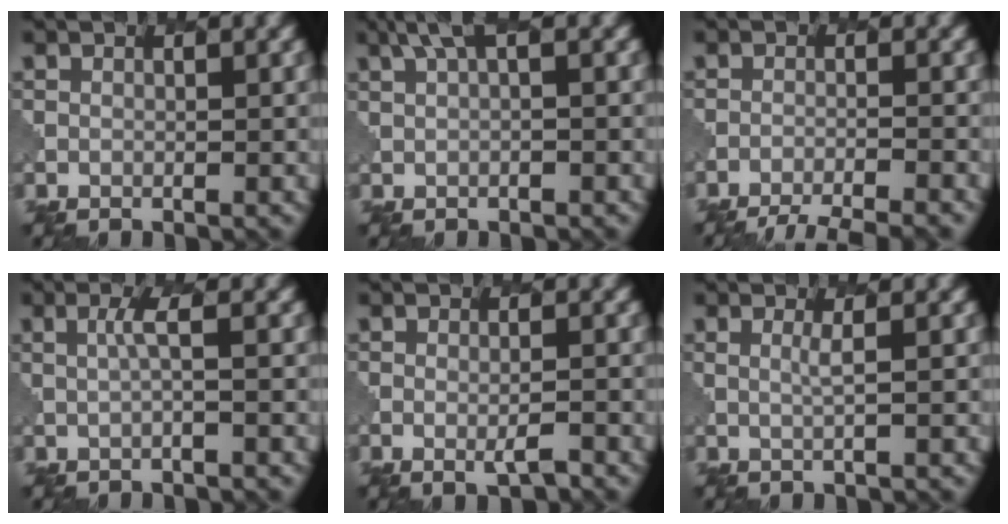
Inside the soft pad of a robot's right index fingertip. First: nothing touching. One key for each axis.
{"total": 2.3, "fx": 1.1, "fy": 0.5, "fz": 2.0, "tx": -0.031, "ty": 0.002, "tz": 0.021}
{"total": 5.7, "fx": -5.2, "fy": 0.9, "fz": 2.0, "tx": -0.032, "ty": -0.015, "tz": -0.078}
{"total": 1.7, "fx": 0.5, "fy": 0.3, "fz": 1.6, "tx": -0.030, "ty": -0.003, "tz": 0.008}
{"total": 1.6, "fx": -0.2, "fy": 0.3, "fz": 1.6, "tx": -0.026, "ty": -0.008, "tz": 0.000}
{"total": 1.2, "fx": 0.6, "fy": 0.3, "fz": 0.9, "tx": -0.014, "ty": -0.002, "tz": 0.009}